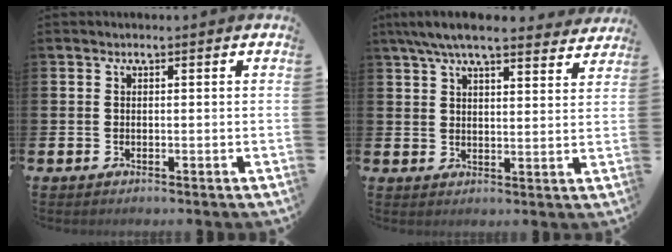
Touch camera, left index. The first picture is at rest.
{"total": 7.2, "force": [6.5, 1.2, 2.7], "torque": [-0.062, -0.026, 0.117]}